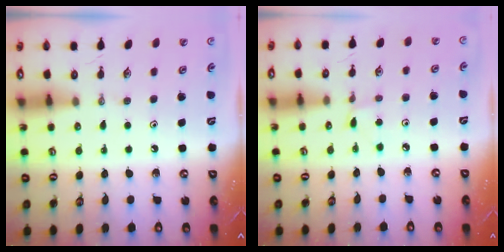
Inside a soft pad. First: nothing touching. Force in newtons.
{"total": 1.5, "press": 1.5, "slide": 0.2}